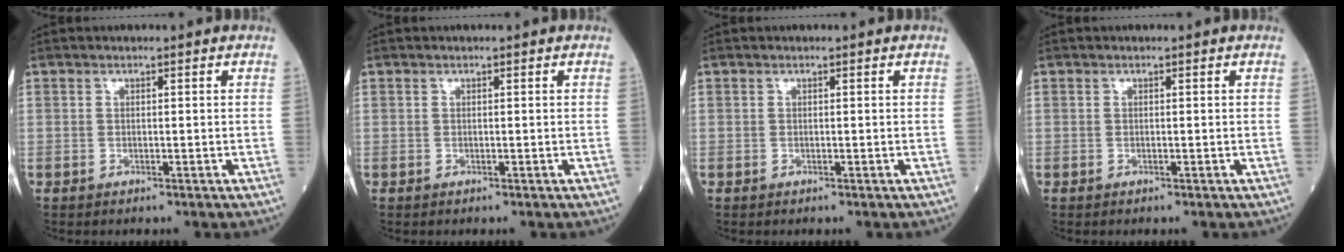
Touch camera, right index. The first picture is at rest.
{"total": 0.0}
{"total": 0.0}
{"total": 0.0}